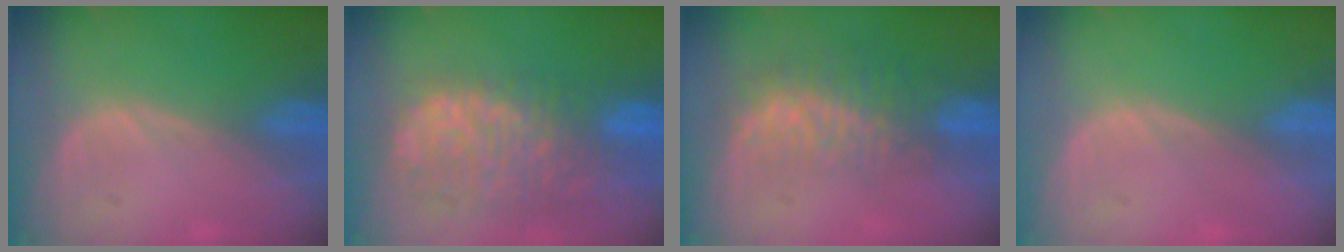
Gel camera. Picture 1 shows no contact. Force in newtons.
{"total": 12.3, "press": 10.1, "slide": 7.0}
{"total": 8.3, "press": 6.9, "slide": 4.6}
{"total": 0.0}